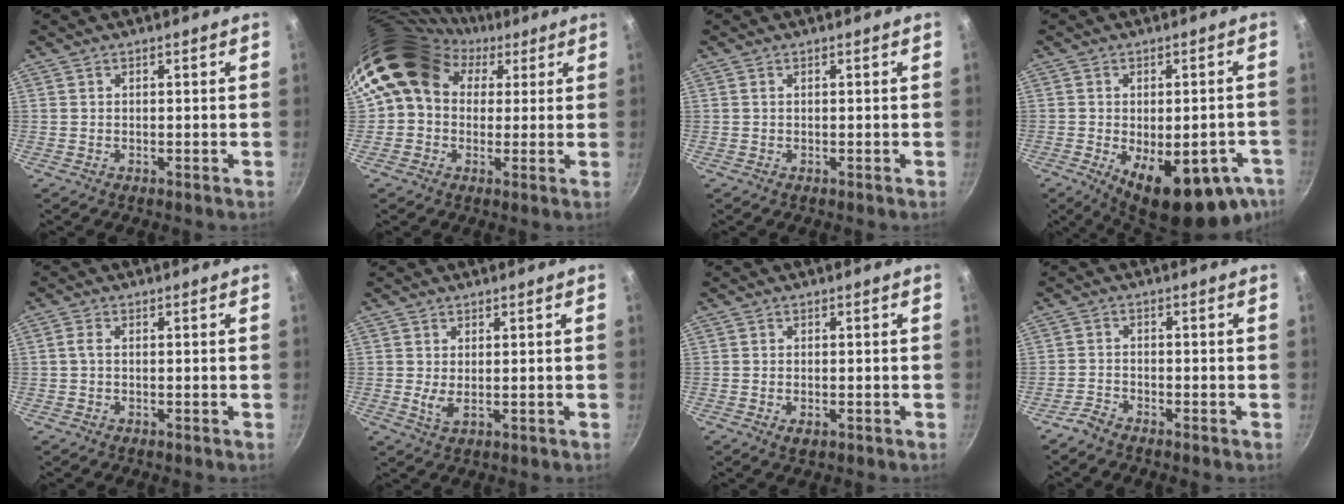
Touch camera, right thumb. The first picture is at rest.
{"total": 15.6, "force": [4.2, 12.9, 7.7], "torque": [-0.110, 0.036, 0.057]}
{"total": 0.0}
{"total": 18.9, "force": [-8.2, 8.5, 14.8], "torque": [-0.154, 0.003, -0.097]}
{"total": 1.5, "force": [0.0, 0.9, 1.2], "torque": [-0.030, 0.005, -0.001]}
{"total": 2.6, "force": [0.5, 1.0, 2.3], "torque": [-0.043, -0.011, 0.013]}
{"total": 1.9, "force": [-0.6, 1.0, 1.4], "torque": [-0.024, -0.004, -0.009]}
{"total": 2.4, "force": [-2.2, 0.6, 0.7], "torque": [-0.024, 0.020, -0.048]}